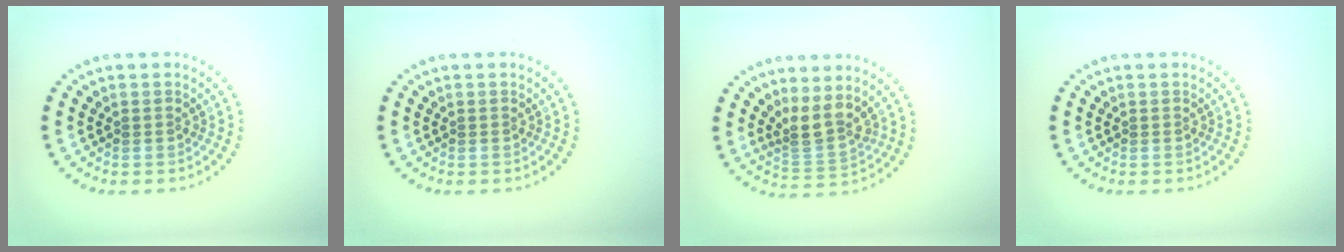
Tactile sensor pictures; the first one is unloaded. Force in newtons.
{"total": 0.0}
{"total": 3.0, "press": 2.3, "slide": 1.9}
{"total": 0.0}